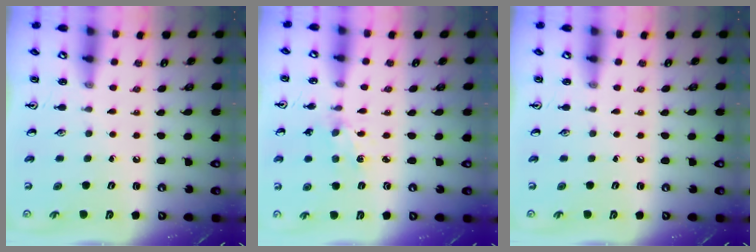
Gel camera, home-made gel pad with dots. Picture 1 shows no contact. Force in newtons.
{"total": 1.9, "press": 1.9, "slide": 0.4}
{"total": 0.0}